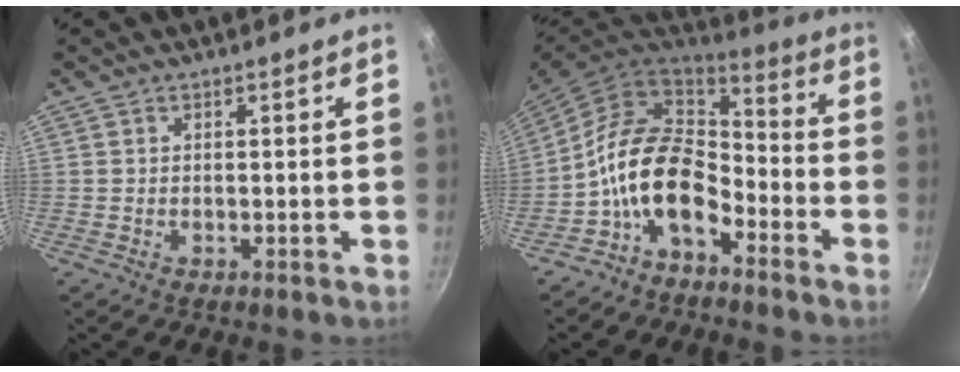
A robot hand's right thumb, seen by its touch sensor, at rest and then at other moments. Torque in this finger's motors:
{"motor_torque": [0.60, 0.24, 1.68, -1.09, 0.50]}